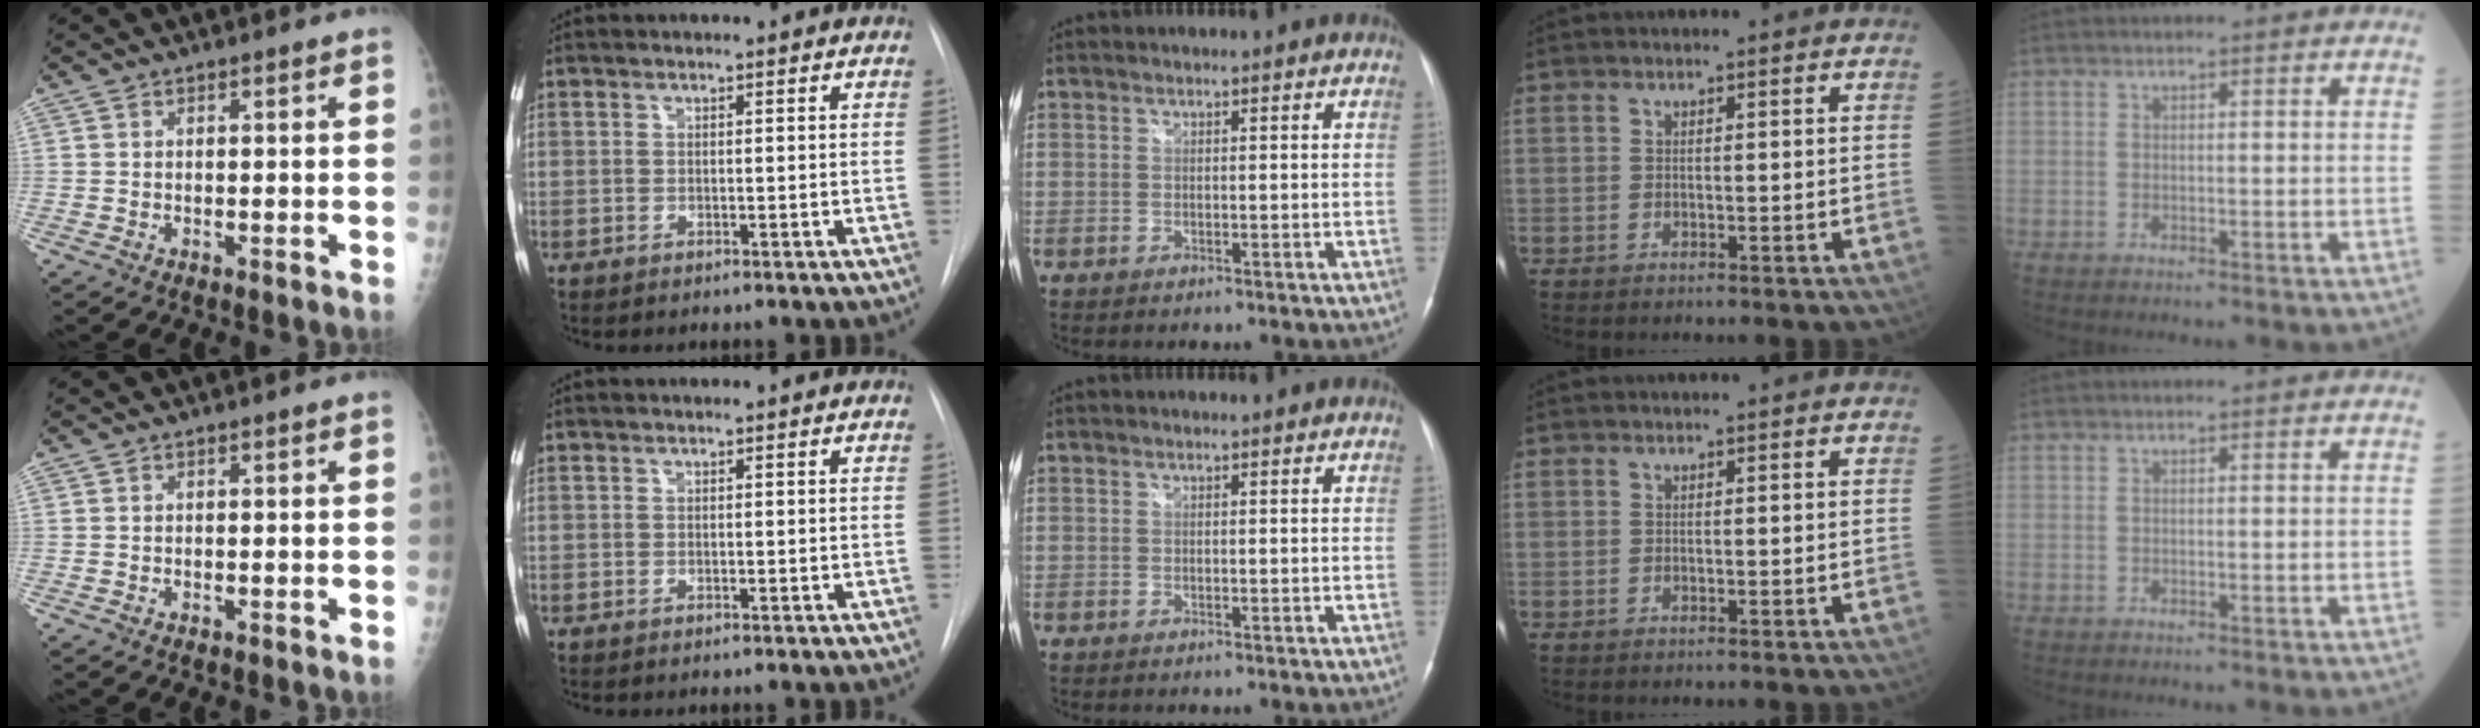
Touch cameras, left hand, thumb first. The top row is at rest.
{}